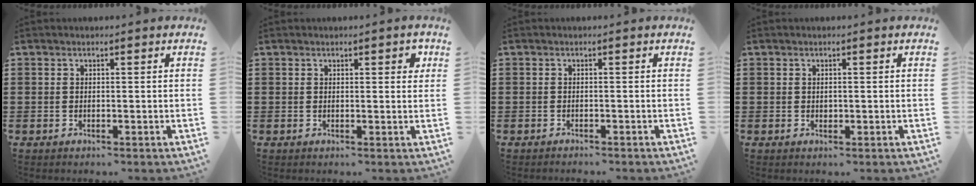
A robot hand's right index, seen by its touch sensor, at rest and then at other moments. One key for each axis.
{"total": 1.2, "fx": 0.5, "fy": 0.6, "fz": 0.9, "tx": -0.002, "ty": -0.001, "tz": 0.003}
{"total": 0.8, "fx": -0.8, "fy": -0.1, "fz": -0.1, "tx": 0.000, "ty": -0.004, "tz": -0.016}
{"total": 0.6, "fx": 0.2, "fy": 0.5, "fz": 0.2, "tx": -0.005, "ty": 0.003, "tz": 0.004}